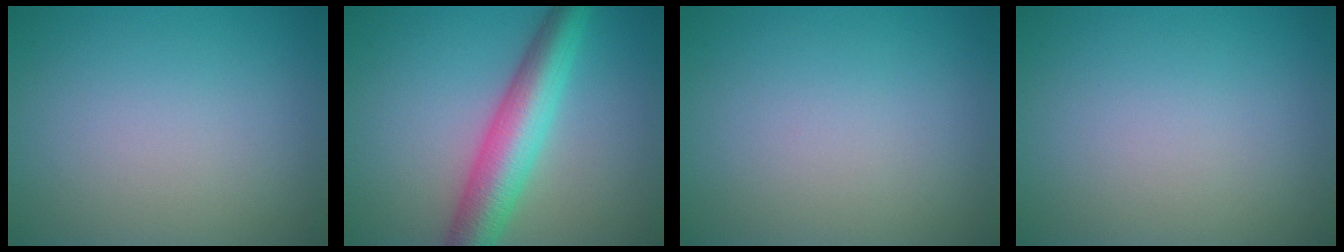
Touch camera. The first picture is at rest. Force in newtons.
{"total": 6.9, "press": 6.9, "slide": 0.0}
{"total": 0.0}
{"total": 0.0}